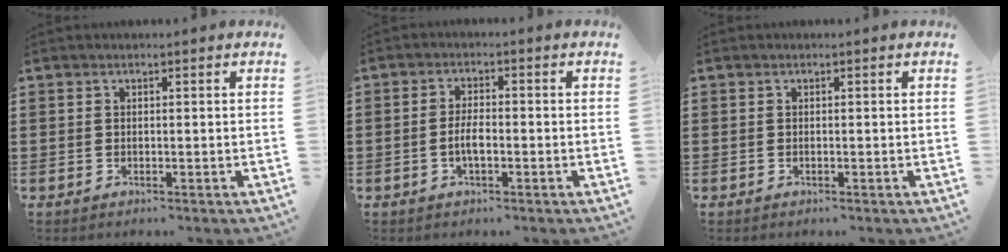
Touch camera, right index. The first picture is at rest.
{"total": 3.2, "force": [-0.9, 0.9, 2.9], "torque": [-0.069, -0.005, -0.021]}
{"total": 0.0}